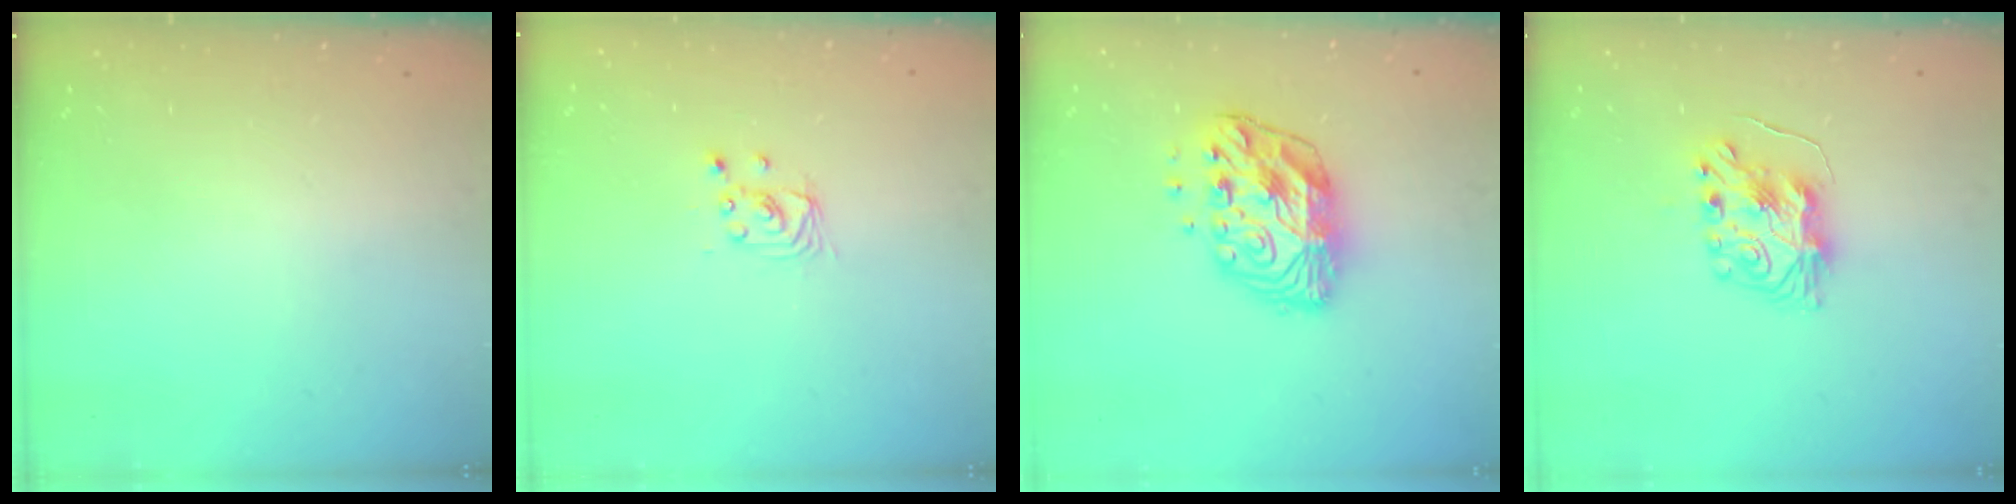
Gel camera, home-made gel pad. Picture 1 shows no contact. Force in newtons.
{"total": 2.9, "press": 2.9, "slide": 0.2}
{"total": 12.5, "press": 12.5, "slide": 0.9}
{"total": 7.8, "press": 7.8, "slide": 0.2}